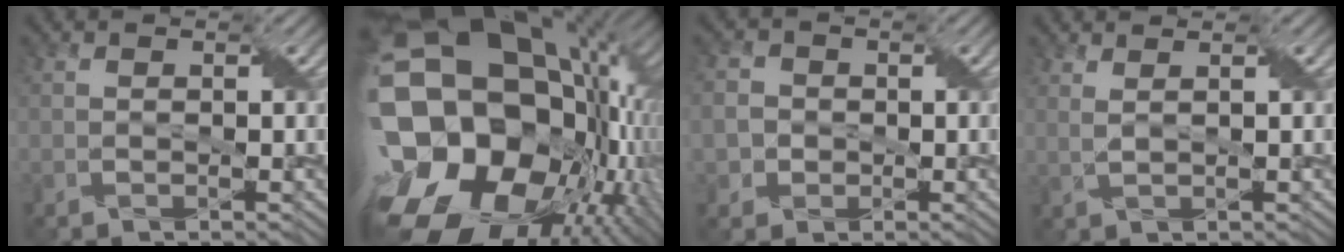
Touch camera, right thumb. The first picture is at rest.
{"total": 23.2, "force": [-1.0, 16.7, 16.1], "torque": [-0.297, -0.060, -0.028]}
{"total": 4.2, "force": [-0.6, 4.1, 1.1], "torque": [-0.029, 0.012, -0.026]}
{"total": 2.3, "force": [1.6, 0.6, 1.6], "torque": [-0.026, -0.001, 0.017]}